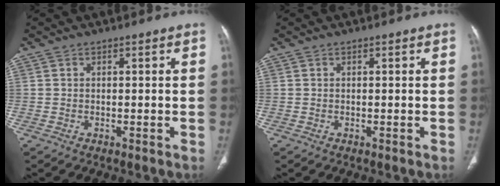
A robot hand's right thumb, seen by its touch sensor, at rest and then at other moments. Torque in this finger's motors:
{"motor_torque": [0.00, 0.04, 0.00, 0.00, 0.00]}